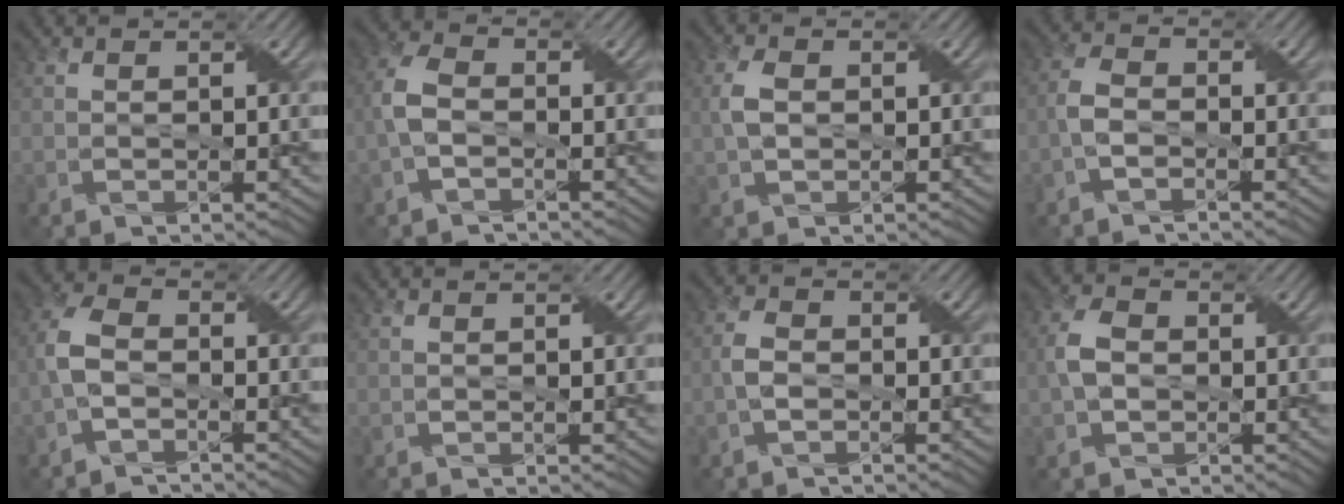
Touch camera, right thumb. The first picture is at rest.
{"total": 4.6, "force": [-1.4, 3.0, 3.3], "torque": [-0.086, 0.005, -0.035]}
{"total": 3.5, "force": [0.1, 2.3, 2.6], "torque": [-0.065, 0.004, 0.000]}
{"total": 3.1, "force": [-1.5, 1.6, 2.2], "torque": [-0.052, 0.007, -0.039]}
{"total": 4.7, "force": [-1.9, 2.8, 3.3], "torque": [-0.087, 0.006, -0.047]}
{"total": 0.0}
{"total": 2.9, "force": [-1.1, 1.7, 2.0], "torque": [-0.048, 0.007, -0.027]}
{"total": 4.3, "force": [-0.4, 3.2, 2.8], "torque": [-0.072, 0.005, -0.012]}